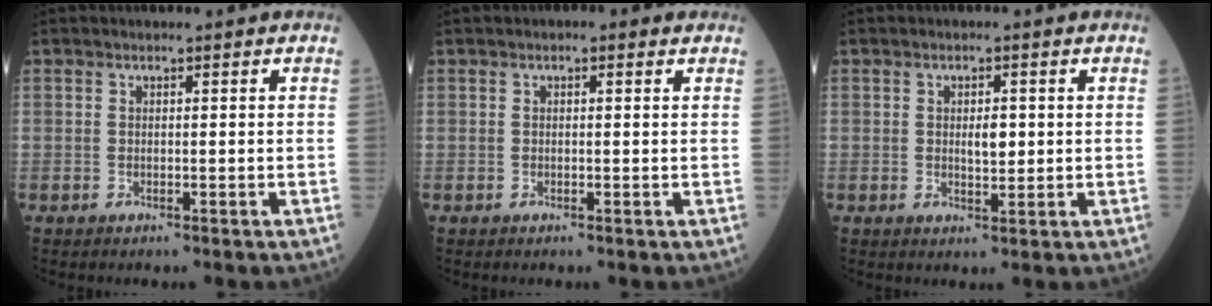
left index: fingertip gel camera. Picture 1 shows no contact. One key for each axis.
{"total": 1.2, "fx": 0.6, "fy": 0.7, "fz": 0.8, "tx": -0.014, "ty": 0.008, "tz": 0.004}
{"total": 2.6, "fx": 0.3, "fy": 1.1, "fz": 2.3, "tx": -0.039, "ty": -0.004, "tz": 0.006}